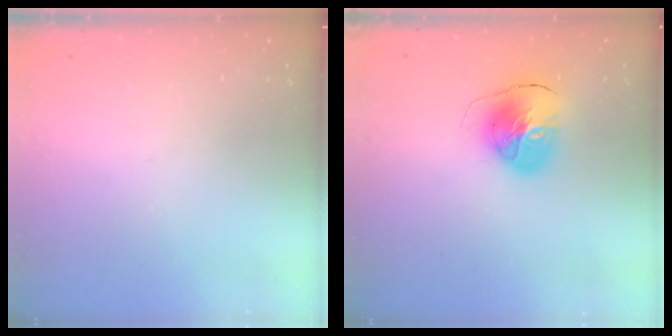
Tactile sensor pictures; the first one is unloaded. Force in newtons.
{"total": 11.3, "press": 11.2, "slide": 1.4}